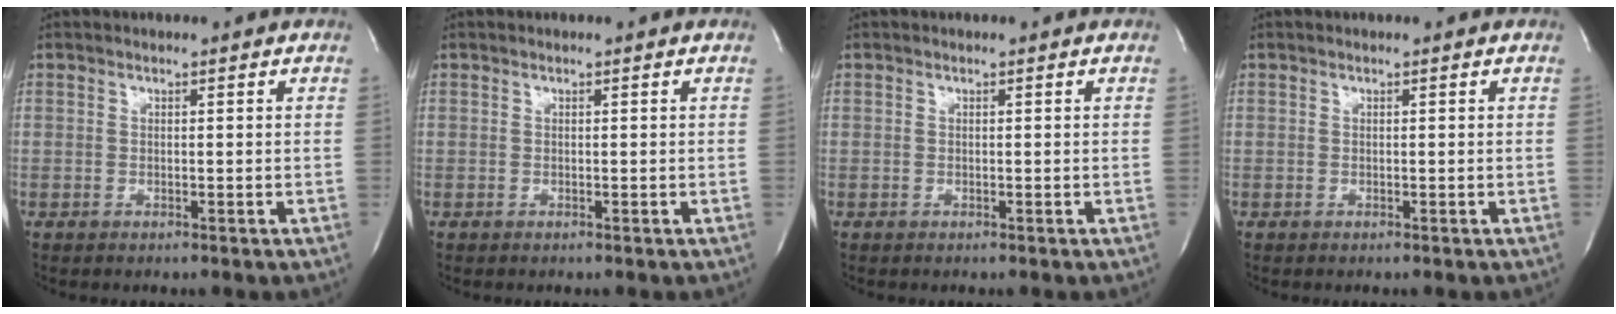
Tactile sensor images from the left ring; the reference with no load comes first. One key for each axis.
{"total": 0.0}
{"total": 0.0}
{"total": 0.0}